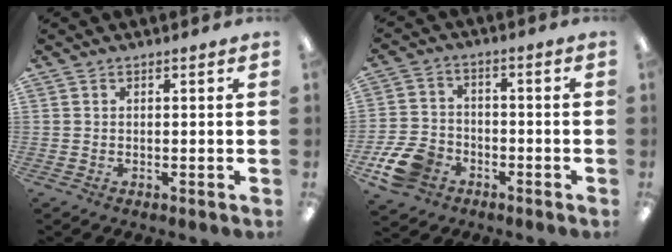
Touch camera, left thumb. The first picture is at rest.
{"total": 10.3, "force": [-5.4, 7.2, 5.0], "torque": [-0.111, 0.034, -0.098]}